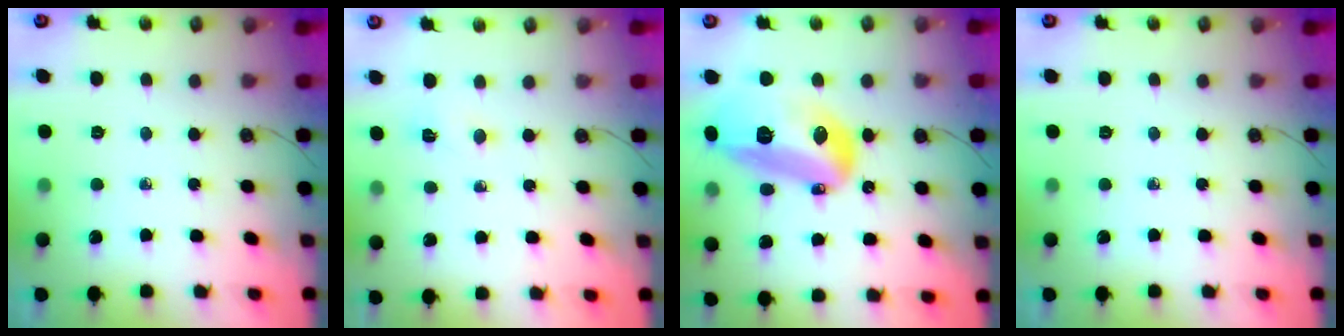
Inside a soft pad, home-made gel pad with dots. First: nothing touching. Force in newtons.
{"total": 2.3, "press": 2.2, "slide": 0.7}
{"total": 20.4, "press": 20.3, "slide": 2.1}
{"total": 0.0}